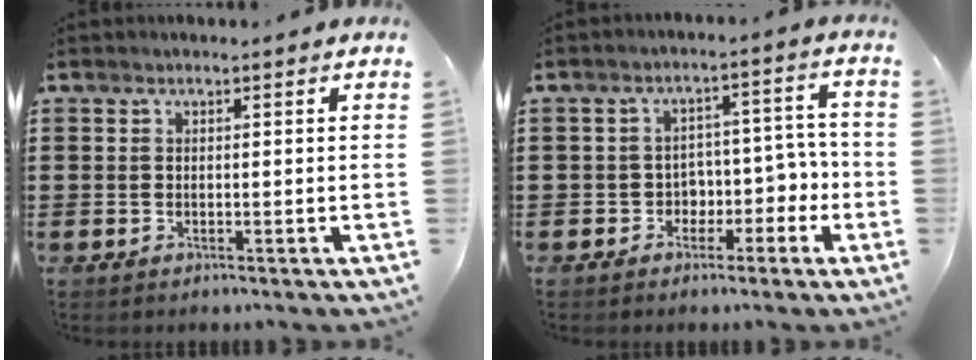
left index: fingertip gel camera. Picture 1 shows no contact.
{"total": 4.3, "force": [-1.8, 3.8, 1.0], "torque": [-0.037, 0.006, -0.037]}